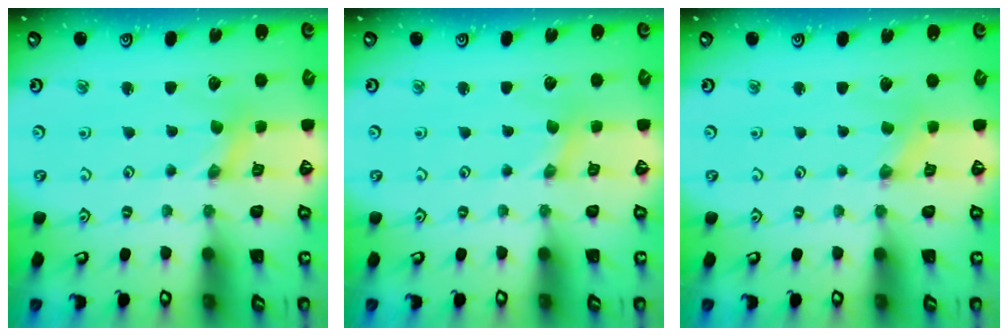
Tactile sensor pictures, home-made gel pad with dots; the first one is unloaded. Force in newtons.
{"total": 0.0}
{"total": 0.0}